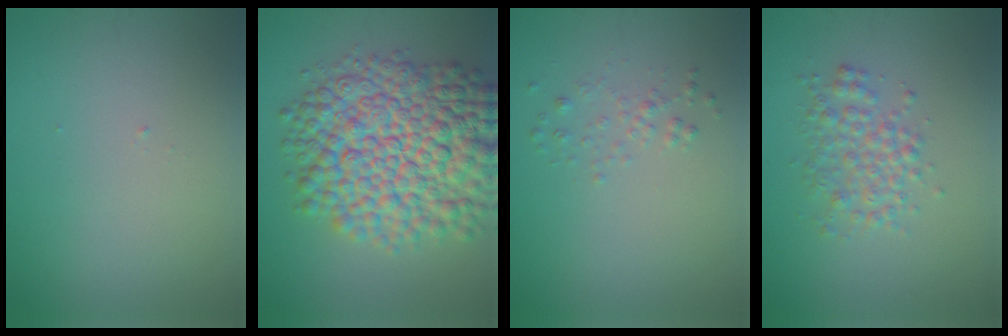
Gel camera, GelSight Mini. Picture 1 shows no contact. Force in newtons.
{"total": 12.4, "press": 12.4, "slide": 0.3}
{"total": 1.0, "press": 1.0, "slide": 0.0}
{"total": 2.7, "press": 2.7, "slide": 0.0}